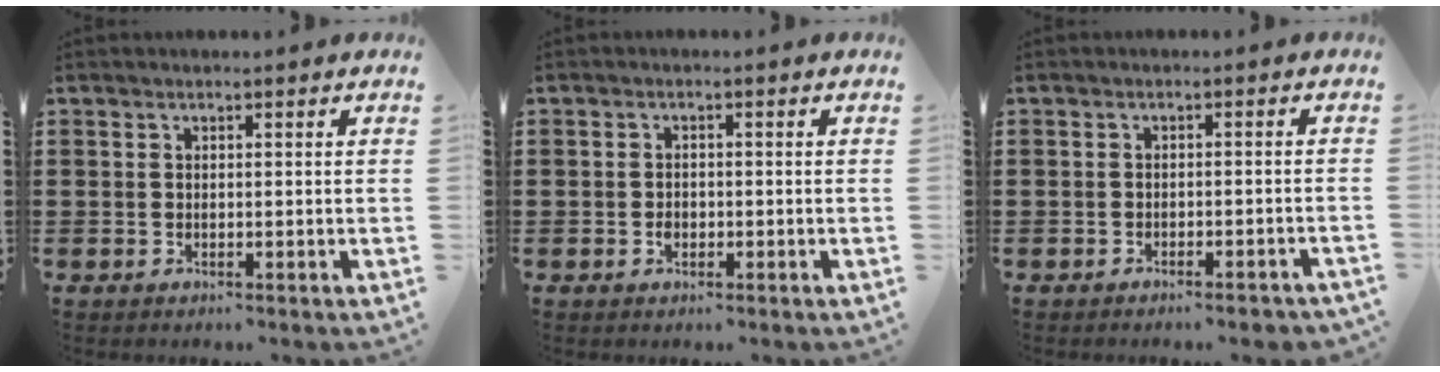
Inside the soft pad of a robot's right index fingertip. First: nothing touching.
{"total": 1.2, "force": [-0.6, 0.7, 0.8], "torque": [-0.016, 0.000, -0.011]}
{"total": 1.8, "force": [-1.7, -0.1, 0.8], "torque": [-0.016, -0.001, -0.033]}